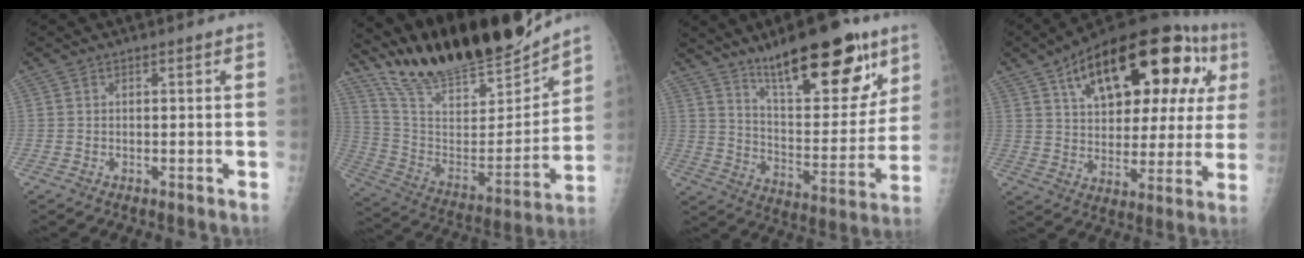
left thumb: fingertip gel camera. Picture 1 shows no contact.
{"total": 23.7, "force": [21.5, 4.7, 8.8], "torque": [-0.122, -0.104, 0.364]}
{"total": 22.7, "force": [14.5, 7.5, 15.9], "torque": [-0.194, -0.070, 0.233]}
{"total": 27.2, "force": [11.1, 12.8, 21.3], "torque": [-0.283, 0.018, 0.163]}